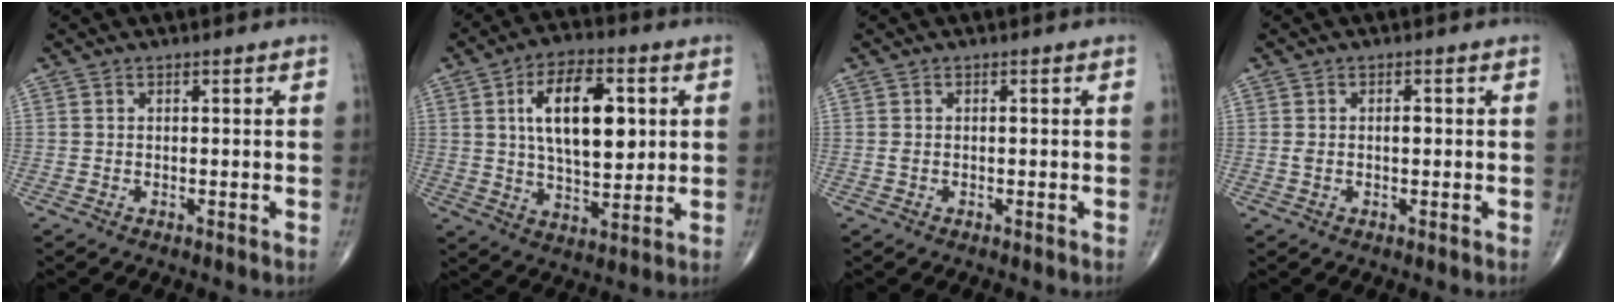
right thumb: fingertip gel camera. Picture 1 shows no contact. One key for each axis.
{"total": 15.8, "fx": 3.5, "fy": 7.9, "fz": 13.2, "tx": -0.198, "ty": -0.007, "tz": 0.060}
{"total": 0.7, "fx": 0.0, "fy": 0.4, "fz": 0.6, "tx": -0.013, "ty": 0.004, "tz": 0.001}
{"total": 1.9, "fx": 0.0, "fy": 1.0, "fz": 1.6, "tx": -0.033, "ty": 0.009, "tz": 0.001}